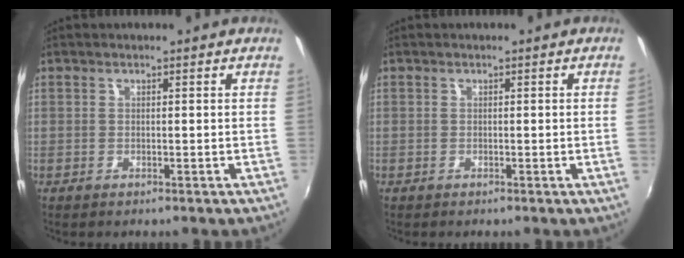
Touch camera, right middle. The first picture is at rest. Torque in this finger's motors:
{"motor_torque": [0.84, -0.74, -0.11, -0.21]}